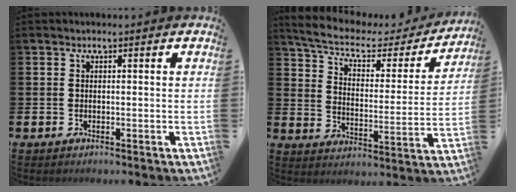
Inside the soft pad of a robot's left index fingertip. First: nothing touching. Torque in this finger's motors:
{"motor_torque": [0.71, -1.43, -0.41, 0.00]}